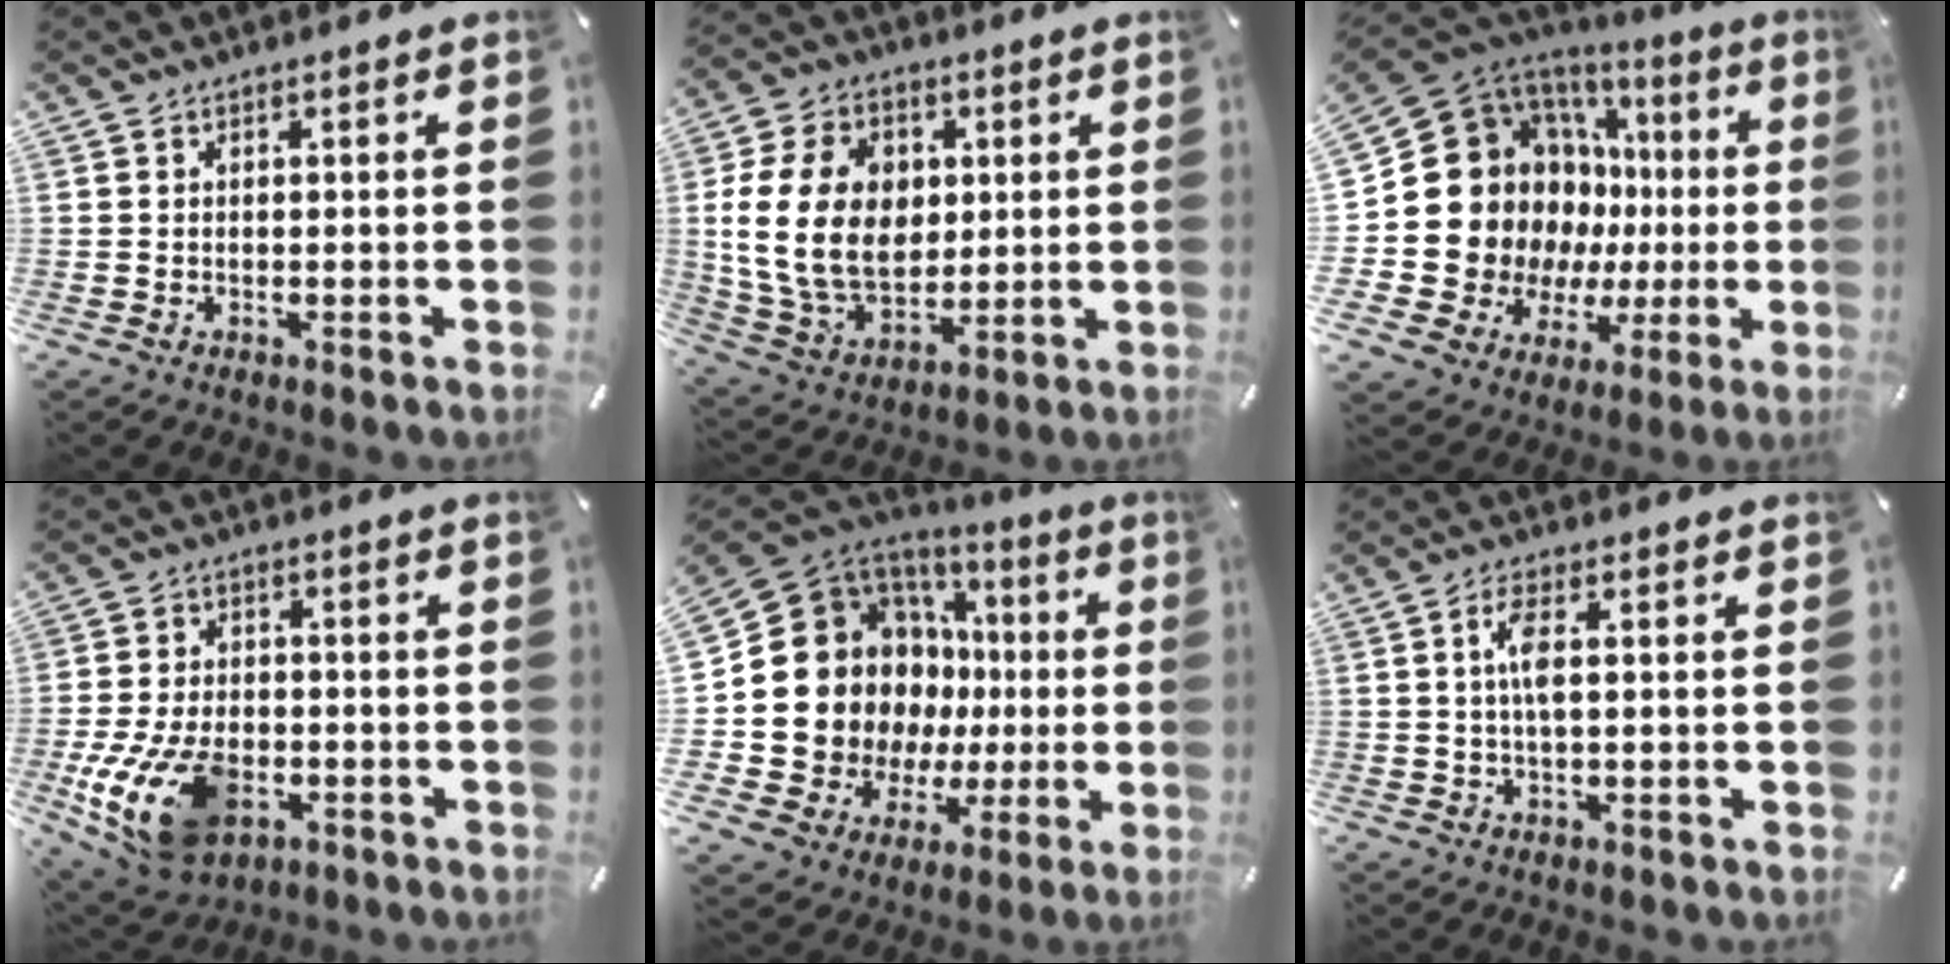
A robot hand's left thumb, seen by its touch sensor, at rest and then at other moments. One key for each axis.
{"total": 17.6, "fx": 1.8, "fy": 13.5, "fz": 11.1, "tx": -0.231, "ty": 0.006, "tz": 0.034}
{"total": 22.8, "fx": 2.1, "fy": 18.3, "fz": 13.5, "tx": -0.255, "ty": -0.046, "tz": 0.078}
{"total": 16.7, "fx": -5.6, "fy": 10.6, "fz": 11.6, "tx": -0.223, "ty": 0.020, "tz": -0.091}
{"total": 19.3, "fx": 2.0, "fy": 16.4, "fz": 10.1, "tx": -0.210, "ty": -0.042, "tz": 0.069}
{"total": 4.8, "fx": 0.5, "fy": 1.5, "fz": 4.5, "tx": -0.096, "ty": 0.002, "tz": 0.005}